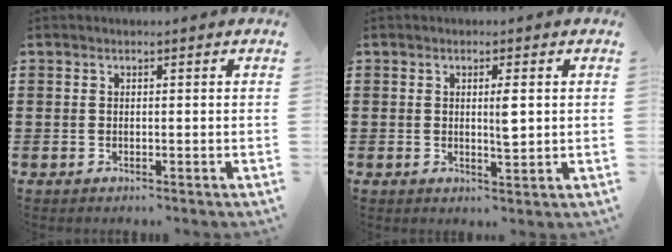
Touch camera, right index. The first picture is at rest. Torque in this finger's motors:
{"motor_torque": [1.13, 1.01, 0.14, 0.01]}